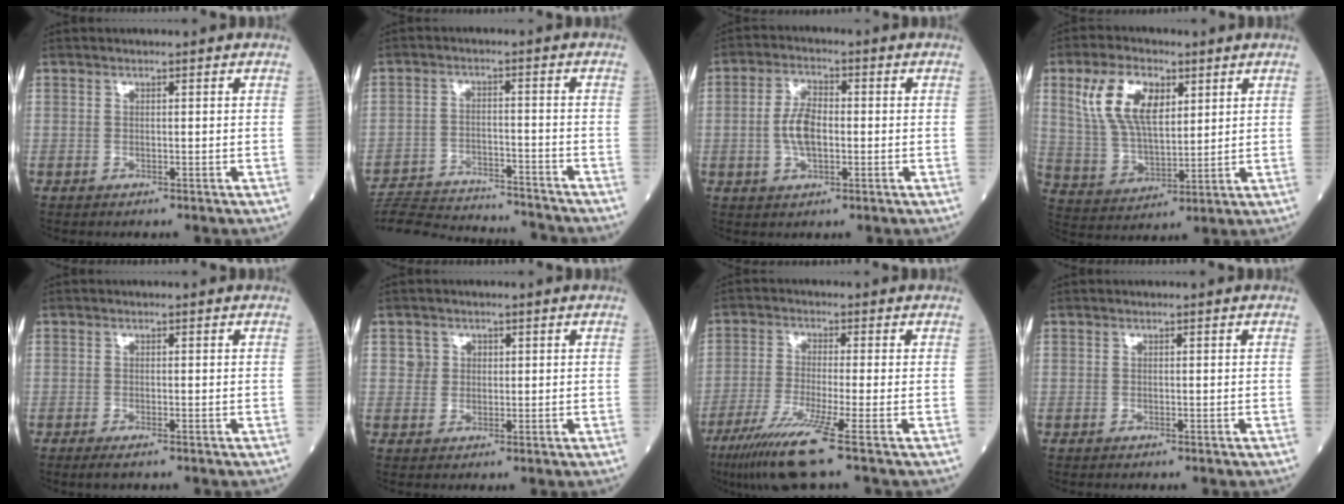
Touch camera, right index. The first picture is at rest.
{"total": 17.9, "force": [-17.2, 1.5, 4.8], "torque": [-0.104, -0.012, -0.254]}
{"total": 5.7, "force": [-0.6, 2.7, 5.0], "torque": [-0.106, 0.007, -0.014]}
{"total": 11.1, "force": [4.7, 5.4, 8.6], "torque": [-0.188, 0.018, 0.096]}
{"total": 1.5, "force": [-1.0, 0.2, 1.2], "torque": [-0.022, -0.005, -0.018]}
{"total": 2.3, "force": [0.7, 2.2, 0.2], "torque": [0.004, 0.003, 0.008]}
{"total": 9.0, "force": [-5.3, -1.2, 7.1], "torque": [-0.137, -0.034, -0.104]}
{"total": 0.0}